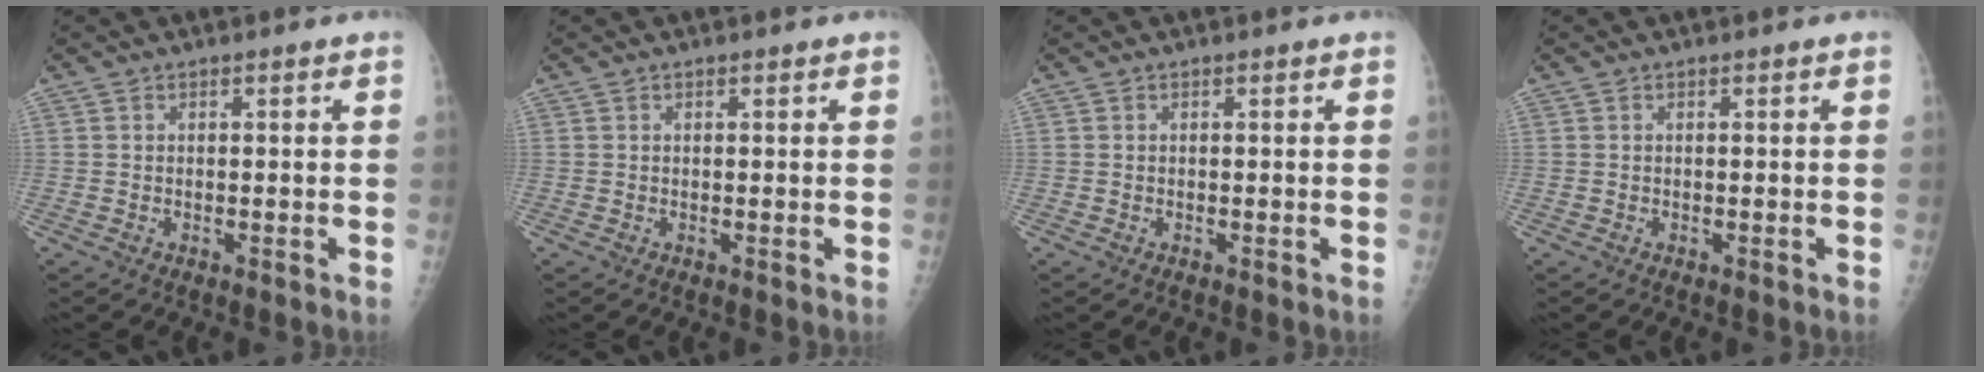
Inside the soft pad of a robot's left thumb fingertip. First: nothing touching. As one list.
[{"total": 0.0}, {"total": 0.0}, {"total": 0.0}]